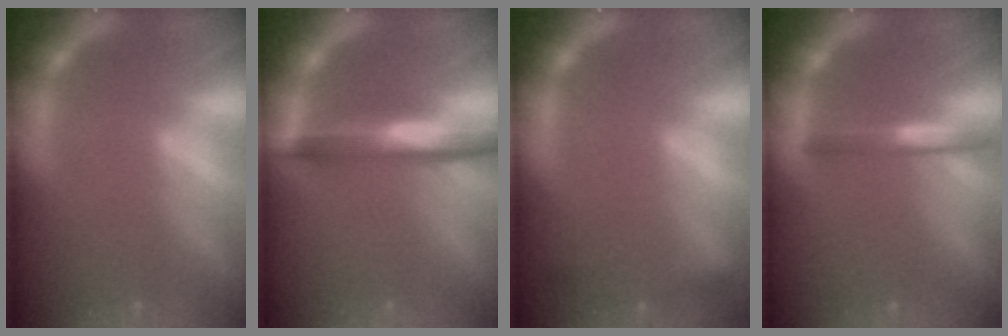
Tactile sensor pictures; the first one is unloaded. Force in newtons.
{"total": 5.0}
{"total": 2.4}
{"total": 2.5}